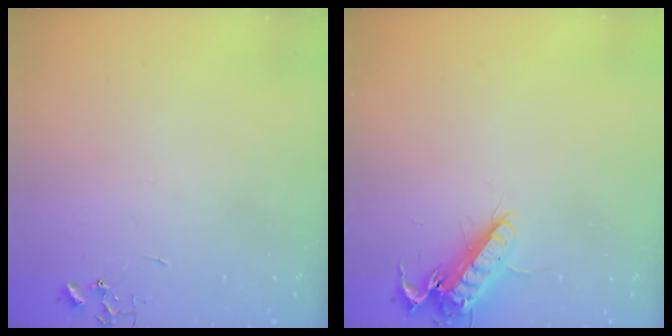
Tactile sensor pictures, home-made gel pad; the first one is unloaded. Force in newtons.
{"total": 13.8, "press": 13.7, "slide": 2.0}